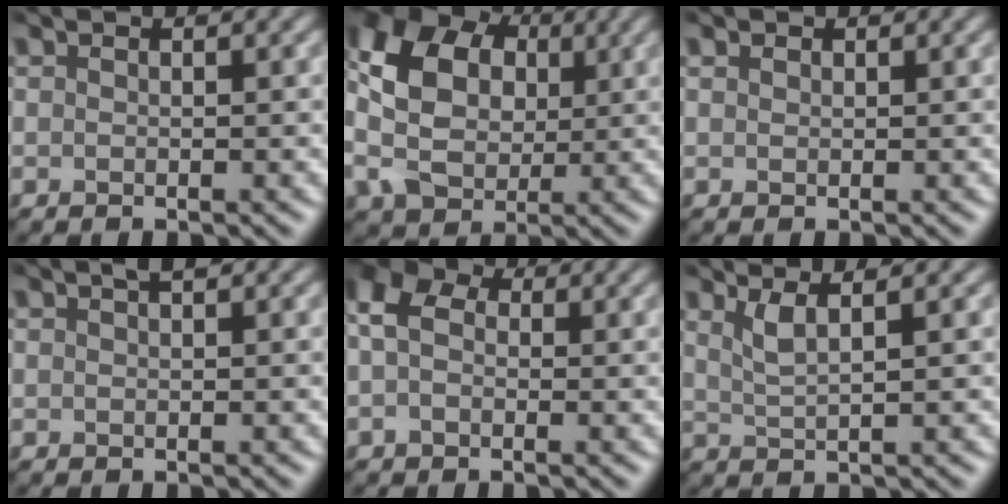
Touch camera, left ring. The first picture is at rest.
{"total": 10.2, "force": [0.9, 7.8, 6.5], "torque": [-0.140, 0.002, 0.017]}
{"total": 0.5, "force": [0.3, 0.4, 0.2], "torque": [-0.003, 0.000, 0.007]}
{"total": 1.0, "force": [0.6, 0.2, 0.8], "torque": [-0.008, 0.005, 0.010]}
{"total": 3.9, "force": [0.1, 2.8, 2.7], "torque": [-0.063, 0.012, -0.012]}
{"total": 2.3, "force": [1.2, 0.6, 1.8], "torque": [-0.029, -0.002, 0.024]}